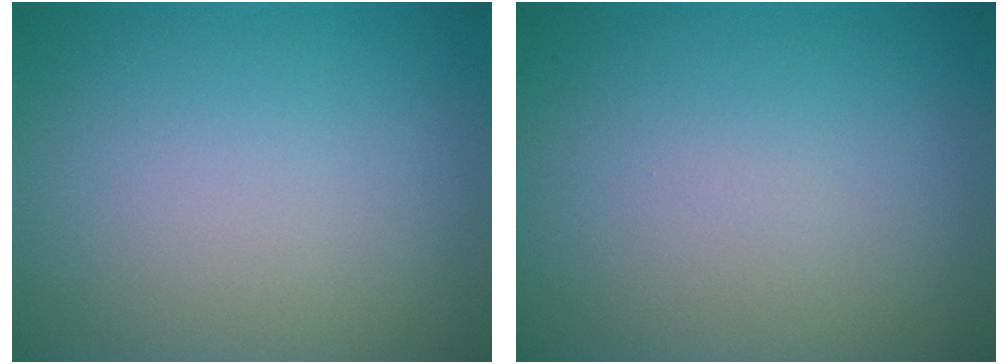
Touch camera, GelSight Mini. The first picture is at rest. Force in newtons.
{"total": 0.0}